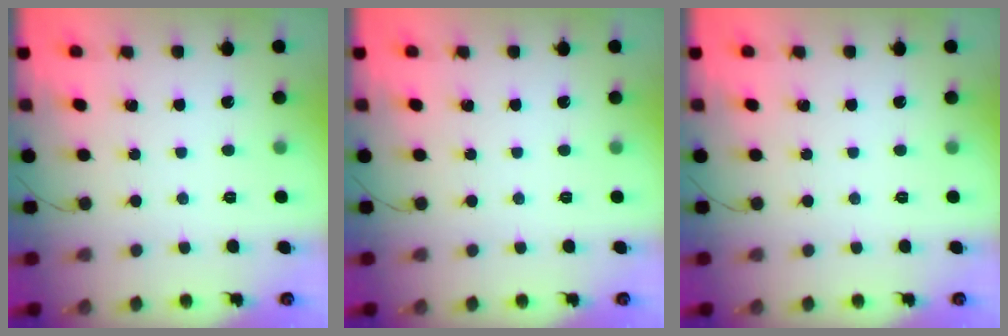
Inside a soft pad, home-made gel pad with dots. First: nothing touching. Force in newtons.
{"total": 0.0}
{"total": 0.0}